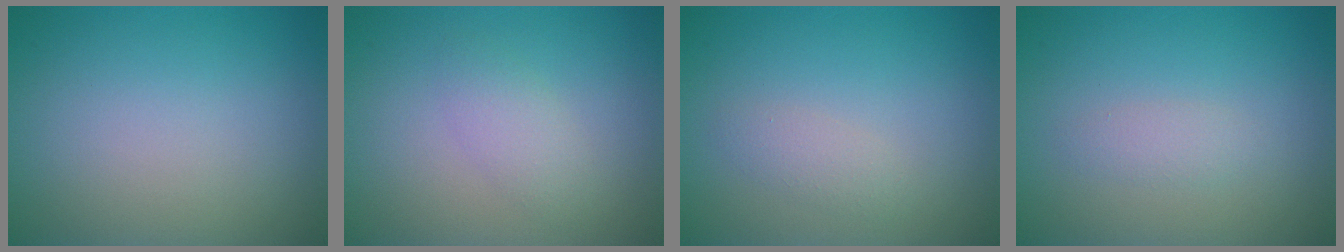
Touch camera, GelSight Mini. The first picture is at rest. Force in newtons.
{"total": 1.9, "press": 1.9, "slide": 0.1}
{"total": 1.4, "press": 1.4, "slide": 0.1}
{"total": 1.1, "press": 1.1, "slide": 0.1}